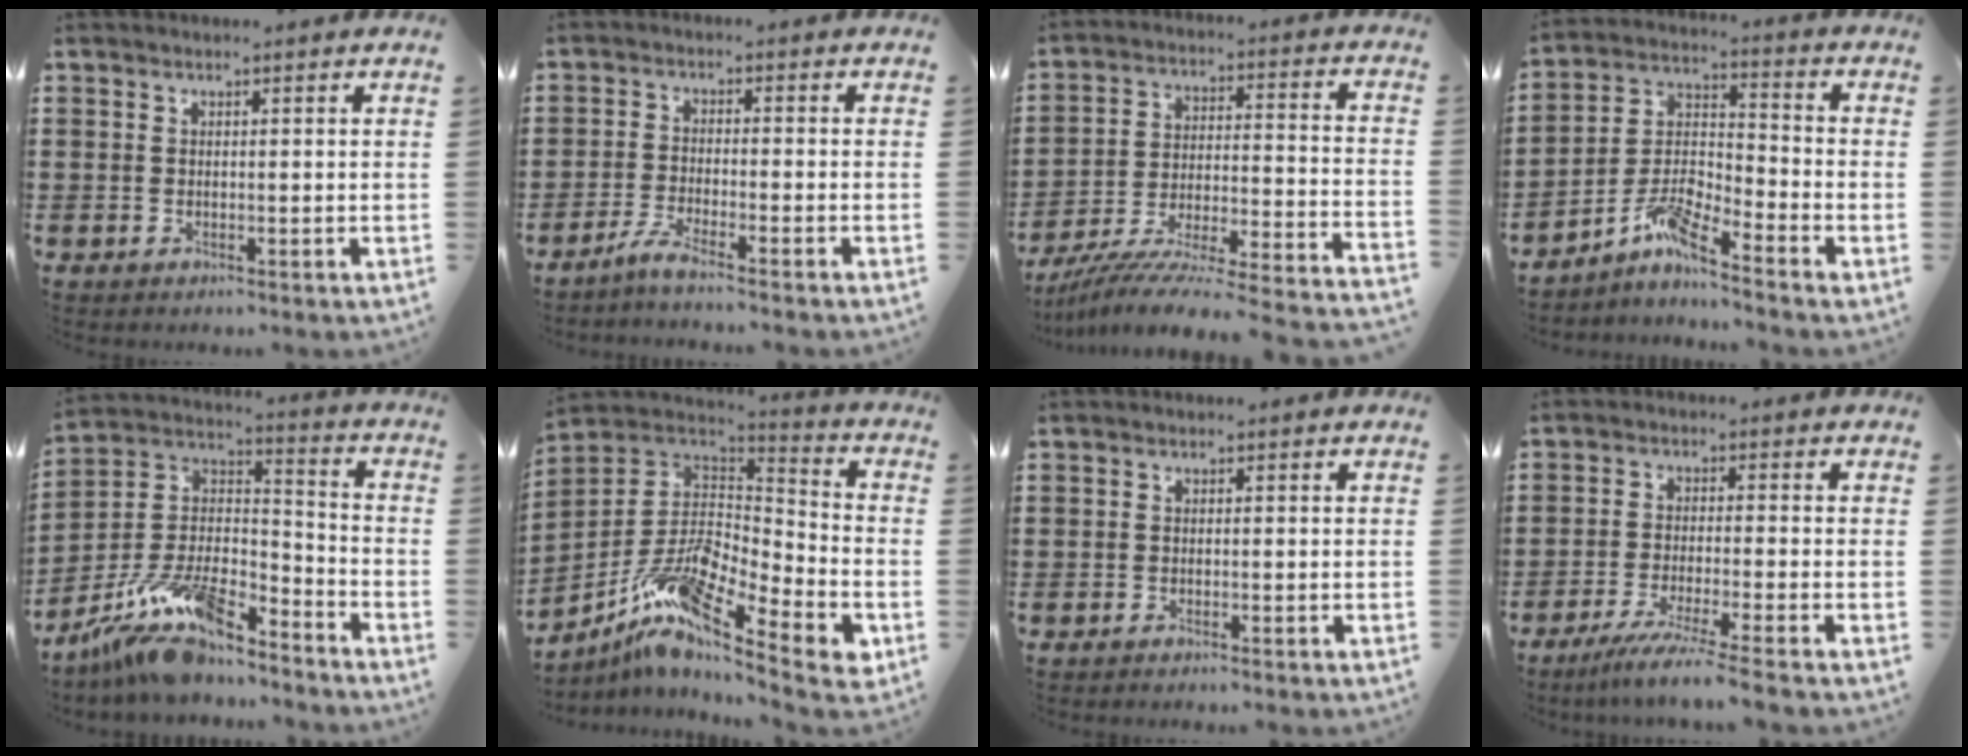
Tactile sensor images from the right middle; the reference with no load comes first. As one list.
[{"total": 3.3, "force": [-2.8, -0.2, 1.8], "torque": [-0.037, -0.003, -0.055]}, {"total": 6.5, "force": [-5.8, -0.7, 2.8], "torque": [-0.052, -0.022, -0.121]}, {"total": 7.0, "force": [-5.6, 1.0, 4.0], "torque": [-0.103, -0.014, -0.113]}, {"total": 12.7, "force": [-10.1, 3.3, 7.0], "torque": [-0.146, 0.017, -0.198]}, {"total": 11.9, "force": [-7.5, 3.9, 8.4], "torque": [-0.182, -0.006, -0.151]}, {"total": 0.6, "force": [-0.6, -0.1, 0.2], "torque": [-0.004, -0.002, -0.012]}, {"total": 5.0, "force": [-4.2, -0.6, 2.7], "torque": [-0.056, -0.021, -0.081]}]